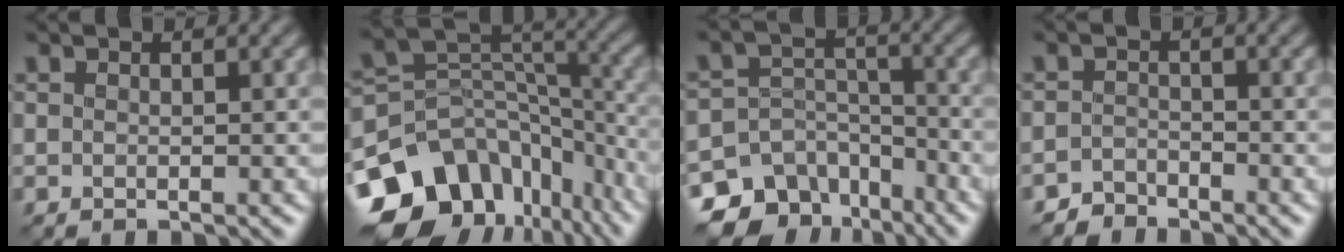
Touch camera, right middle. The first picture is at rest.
{"total": 14.1, "force": [-7.3, 10.2, 6.4], "torque": [-0.157, 0.016, -0.110]}
{"total": 10.7, "force": [-7.6, 7.0, 2.6], "torque": [-0.043, 0.001, -0.120]}
{"total": 1.9, "force": [-1.9, 0.5, -0.2], "torque": [0.003, 0.007, -0.041]}